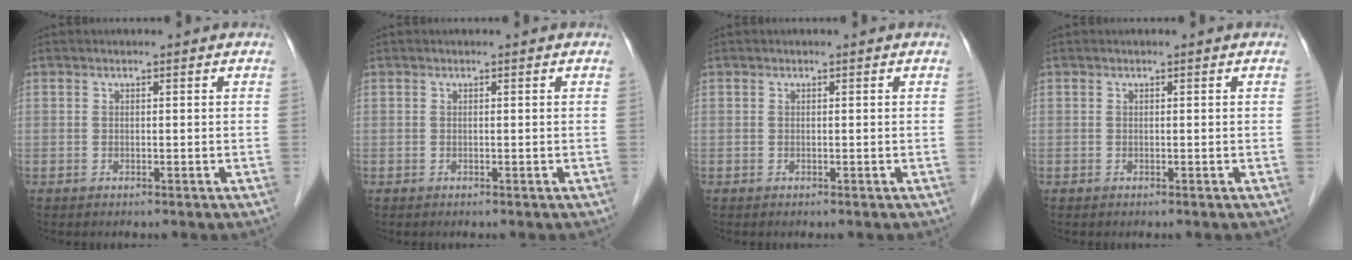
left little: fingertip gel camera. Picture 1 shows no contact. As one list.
[{"total": 0.0}, {"total": 0.0}, {"total": 0.0}]